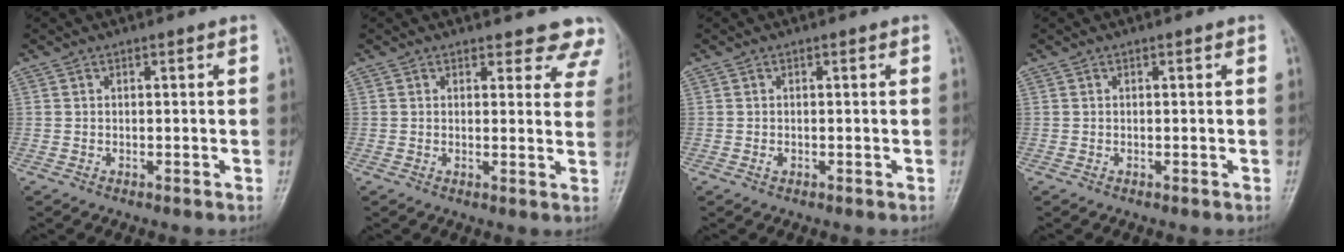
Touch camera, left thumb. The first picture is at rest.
{"total": 8.2, "force": [7.5, 3.2, 0.8], "torque": [0.047, -0.036, 0.053]}
{"total": 0.6, "force": [-0.2, 0.4, 0.4], "torque": [-0.005, 0.000, -0.004]}
{"total": 0.0}